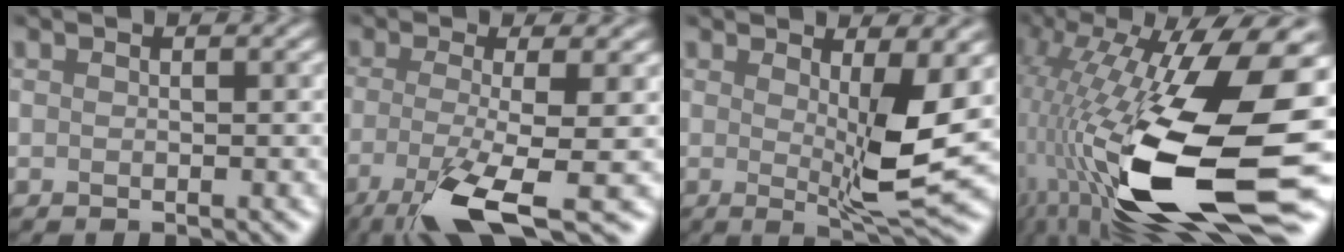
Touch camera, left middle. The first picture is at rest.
{"total": 7.6, "force": [-5.1, 0.8, 5.6], "torque": [-0.128, -0.020, -0.084]}
{"total": 4.8, "force": [-0.1, 0.0, 4.8], "torque": [-0.093, -0.019, 0.015]}
{"total": 16.7, "force": [-4.7, 5.2, 15.2], "torque": [-0.328, 0.000, -0.071]}